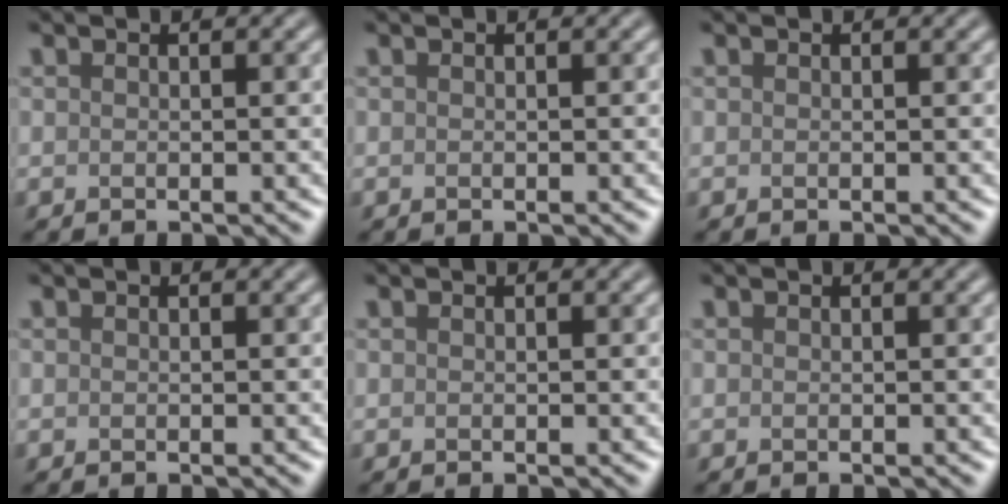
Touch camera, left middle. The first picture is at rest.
{"total": 0.0}
{"total": 0.0}
{"total": 0.0}
{"total": 0.0}
{"total": 0.0}